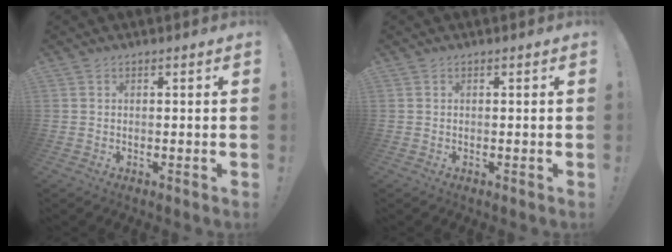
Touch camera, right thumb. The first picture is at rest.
{"total": 0.0}